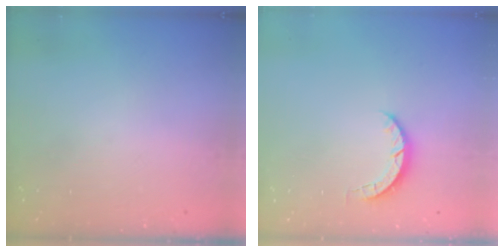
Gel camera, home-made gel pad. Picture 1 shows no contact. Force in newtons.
{"total": 3.1, "press": 3.0, "slide": 0.4}